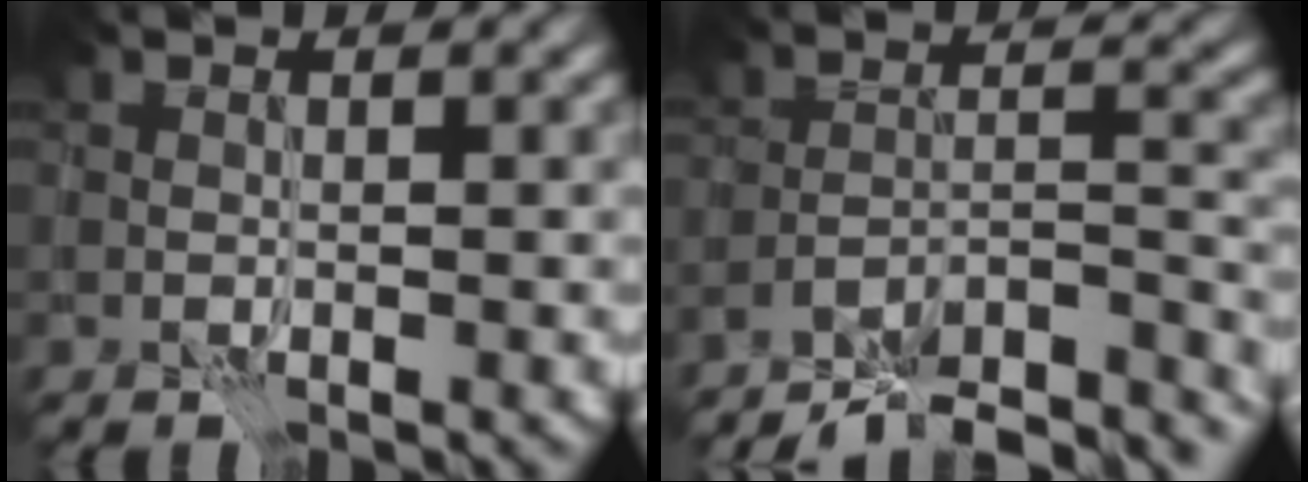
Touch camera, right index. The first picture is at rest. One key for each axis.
{"total": 11.2, "fx": -10.1, "fy": 2.8, "fz": 4.1, "tx": -0.050, "ty": 0.012, "tz": -0.139}